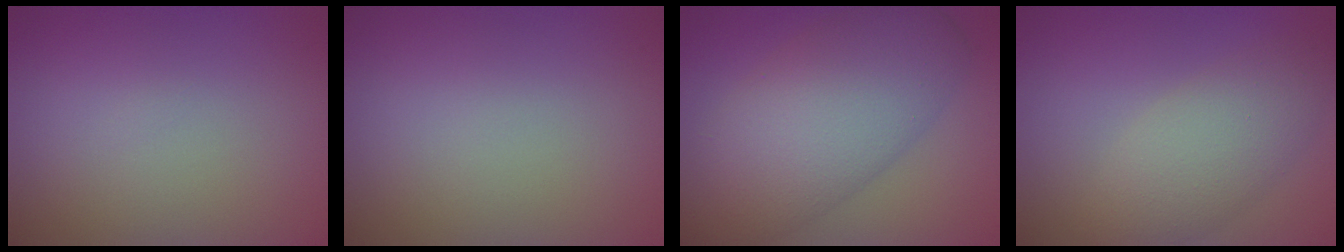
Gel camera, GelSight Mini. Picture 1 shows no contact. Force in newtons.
{"total": 0.0}
{"total": 10.0, "press": 10.0, "slide": 0.2}
{"total": 4.9, "press": 4.9, "slide": 0.4}